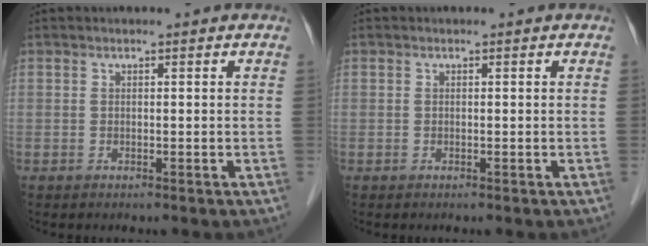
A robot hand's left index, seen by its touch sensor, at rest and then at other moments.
{"total": 0.0}